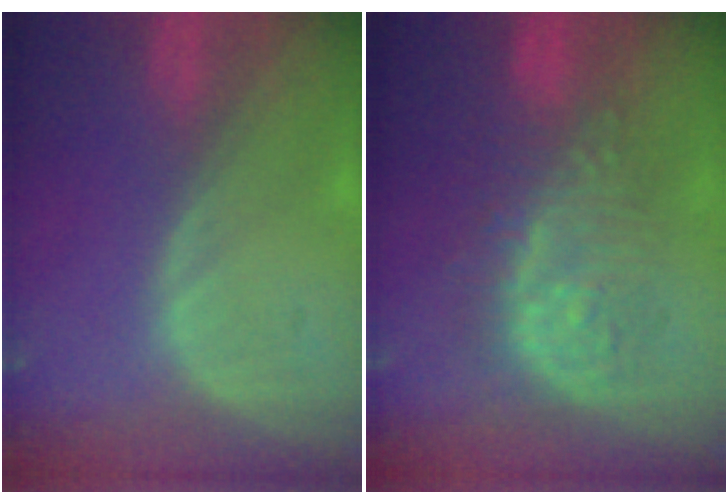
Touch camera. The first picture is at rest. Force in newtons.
{"total": 9.1, "press": 9.0, "slide": 1.6}